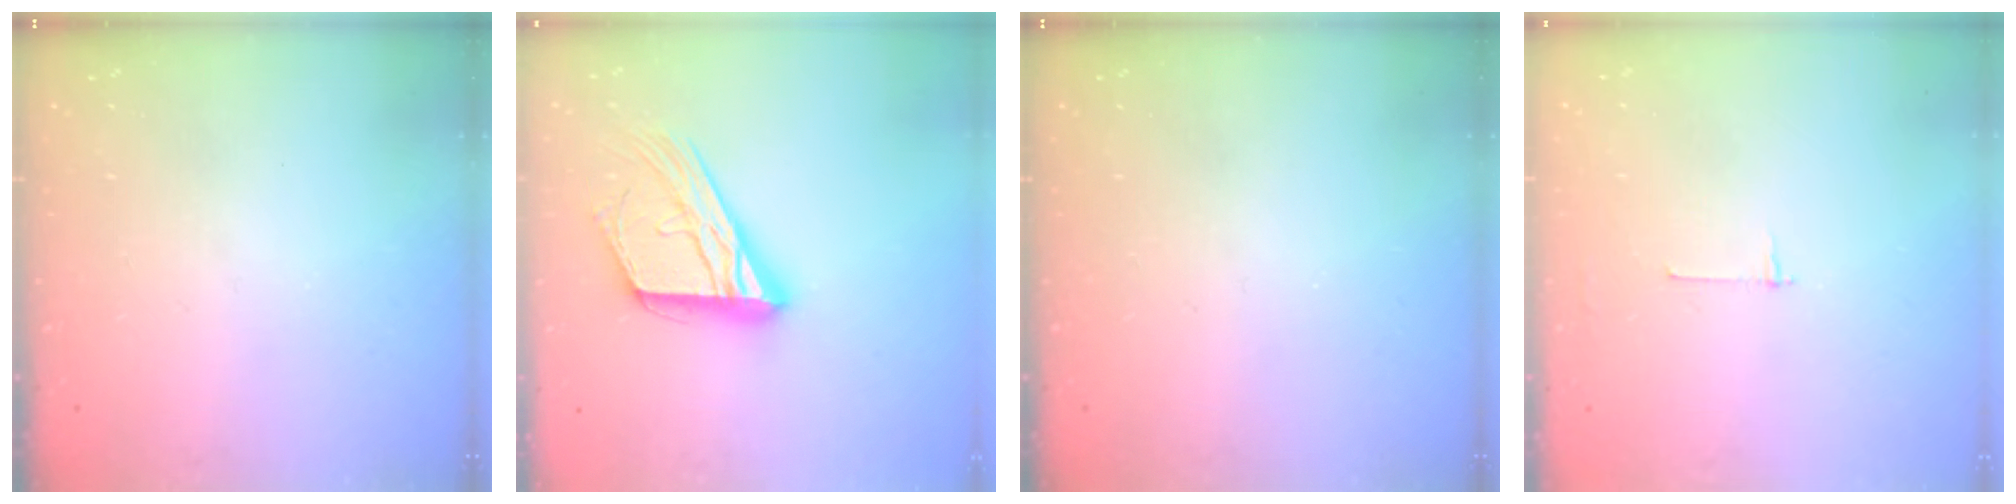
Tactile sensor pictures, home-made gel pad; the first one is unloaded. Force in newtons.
{"total": 18.7, "press": 18.6, "slide": 1.8}
{"total": 0.0}
{"total": 2.7, "press": 2.7, "slide": 0.3}